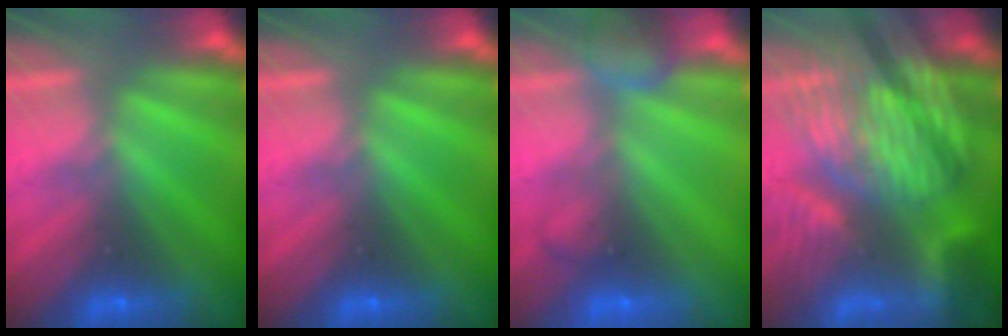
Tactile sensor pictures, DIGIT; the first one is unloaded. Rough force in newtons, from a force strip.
{"total": 0.0}
{"total": 2.6}
{"total": 8.1}